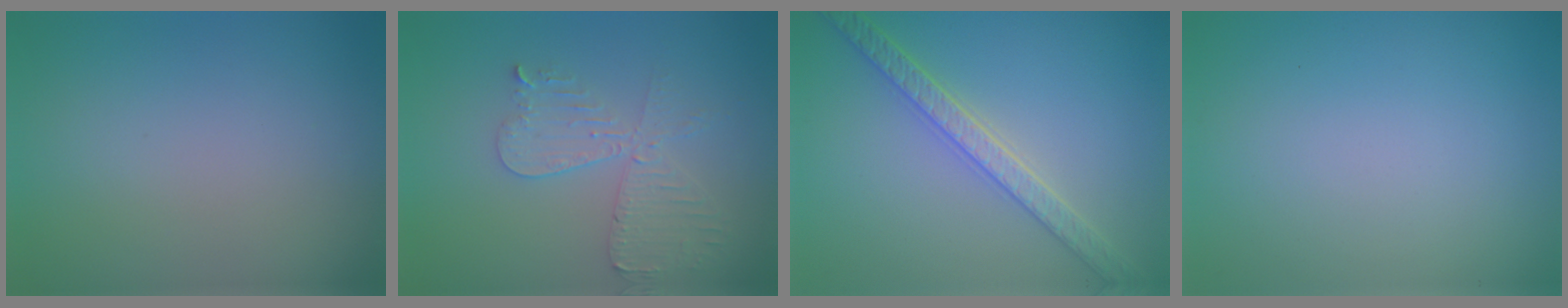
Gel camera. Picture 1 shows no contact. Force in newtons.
{"total": 4.1, "press": 3.6, "slide": 2.0}
{"total": 3.8, "press": 3.7, "slide": 0.9}
{"total": 0.0}